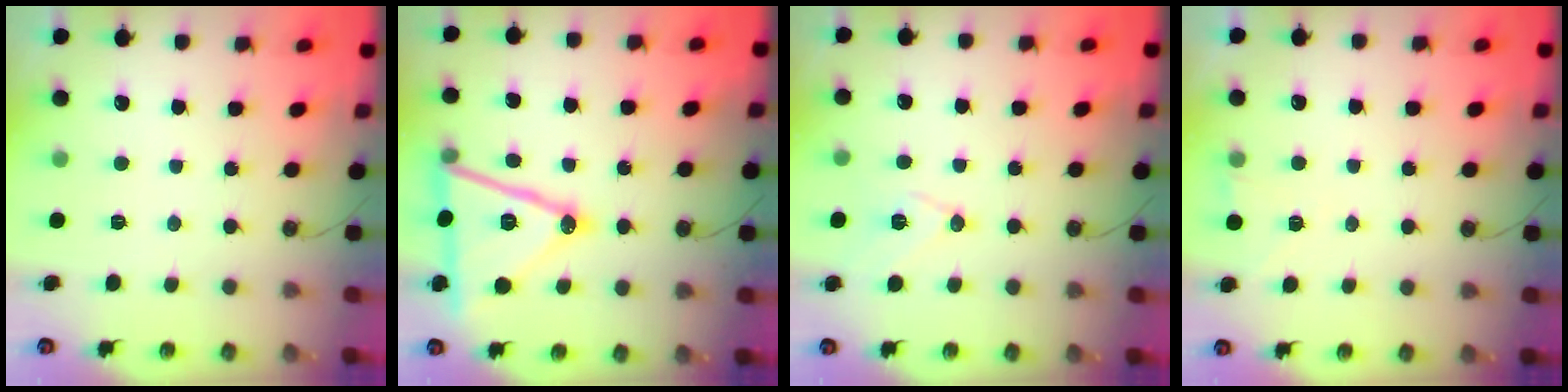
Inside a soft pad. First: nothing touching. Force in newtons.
{"total": 19.0, "press": 18.7, "slide": 3.5}
{"total": 9.0, "press": 8.3, "slide": 3.5}
{"total": 2.7, "press": 2.1, "slide": 1.6}